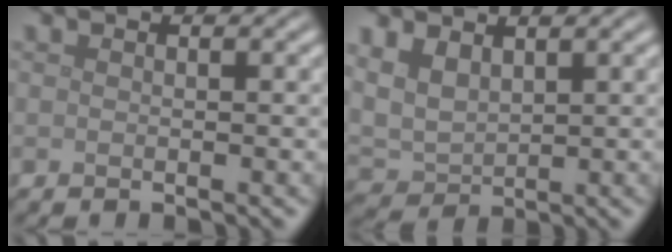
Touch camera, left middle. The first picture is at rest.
{"total": 3.5, "force": [1.8, 2.0, 2.1], "torque": [-0.054, -0.003, 0.038]}